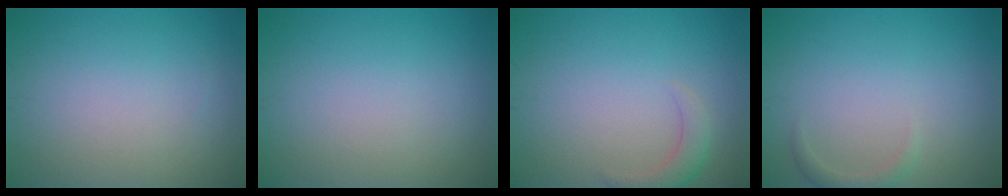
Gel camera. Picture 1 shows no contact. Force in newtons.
{"total": 0.0}
{"total": 2.1, "press": 2.1, "slide": 0.2}
{"total": 1.2, "press": 1.2, "slide": 0.2}